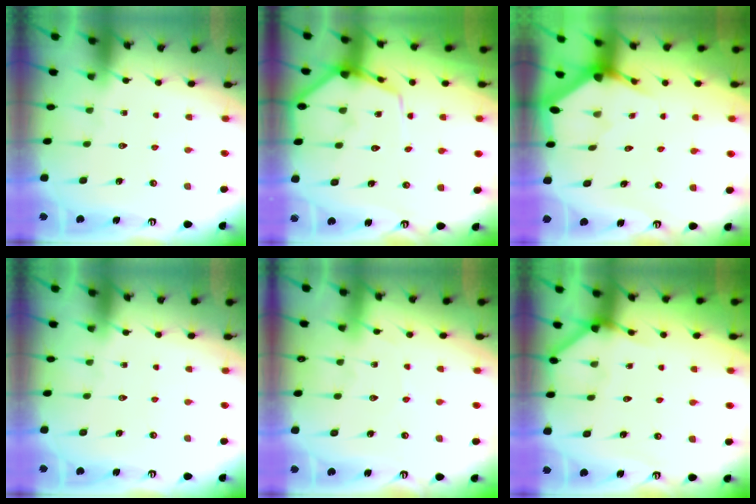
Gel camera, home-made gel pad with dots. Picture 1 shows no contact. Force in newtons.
{"total": 8.7, "press": 8.7, "slide": 0.9}
{"total": 2.9, "press": 2.9, "slide": 0.1}
{"total": 0.0}
{"total": 2.4, "press": 2.4, "slide": 0.3}
{"total": 4.8, "press": 4.8, "slide": 0.4}